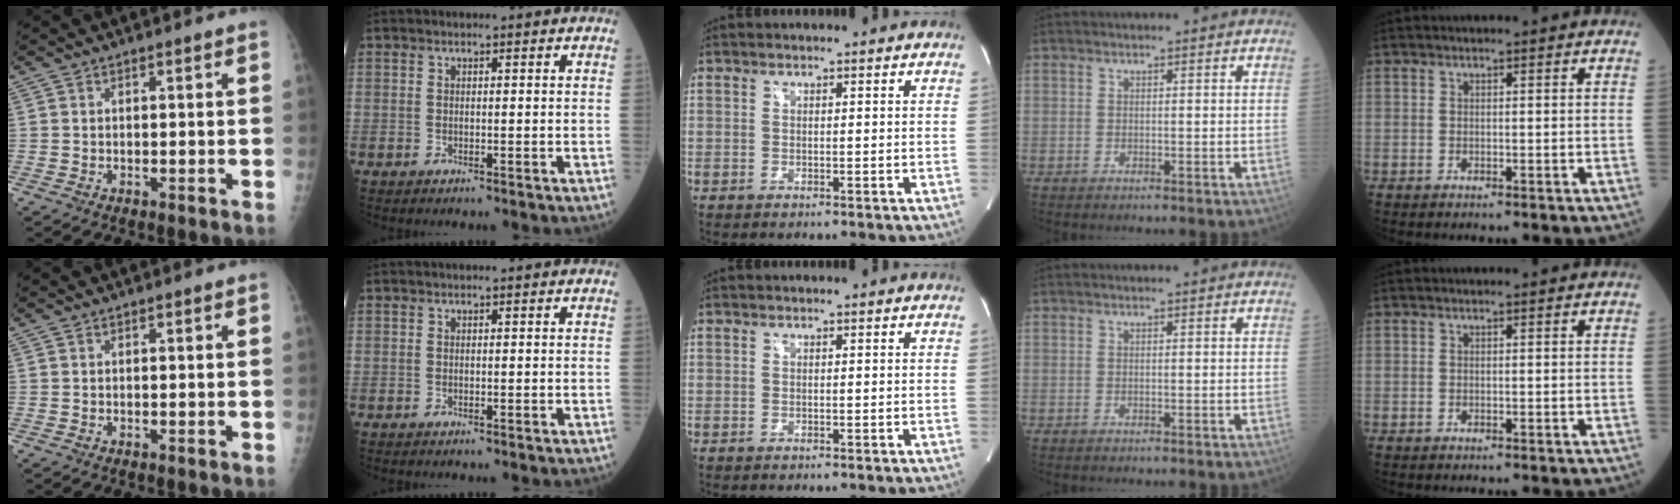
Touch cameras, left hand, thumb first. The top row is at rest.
{}